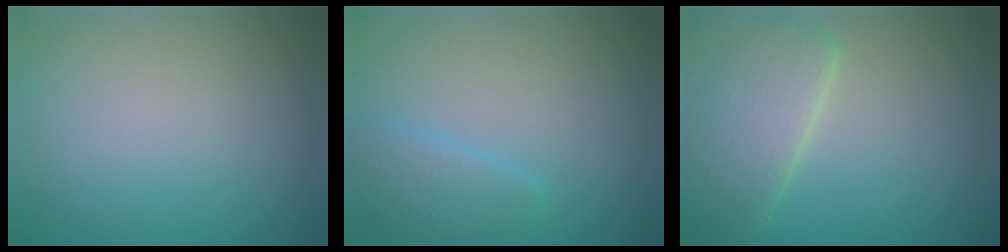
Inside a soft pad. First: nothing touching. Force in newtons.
{"total": 2.3, "press": 2.3, "slide": 0.2}
{"total": 6.3, "press": 6.3, "slide": 0.4}